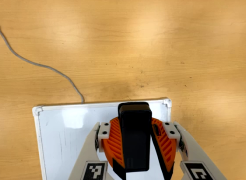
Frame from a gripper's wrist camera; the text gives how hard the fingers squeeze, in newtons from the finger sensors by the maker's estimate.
{"total": 7.7, "left": 8.1, "right": 7.2}